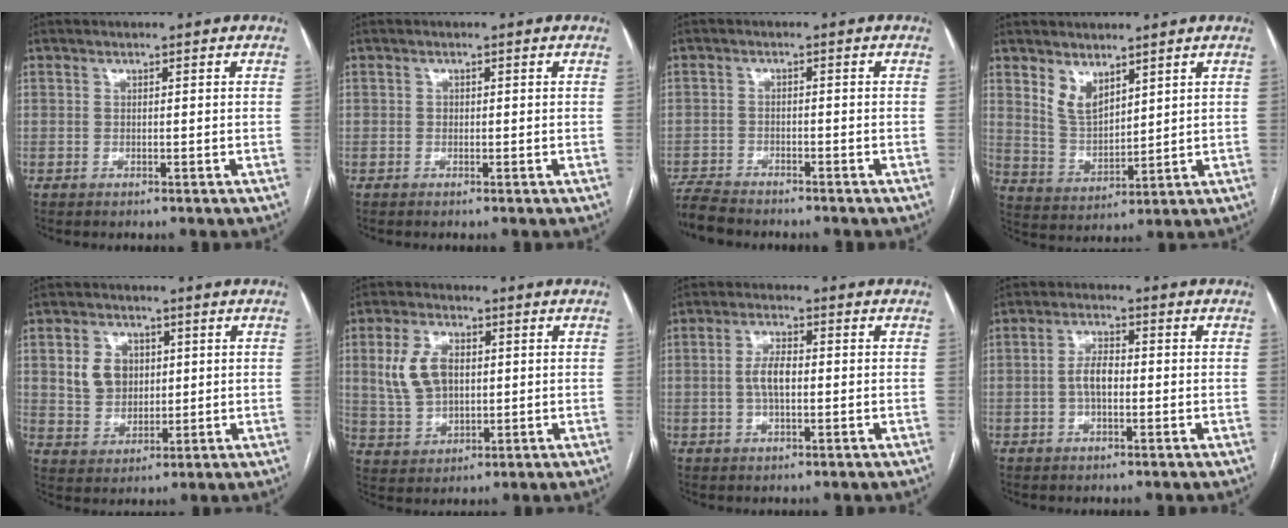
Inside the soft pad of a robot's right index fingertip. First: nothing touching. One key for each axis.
{"total": 0.6, "fx": 0.0, "fy": 0.5, "fz": 0.2, "tx": 0.001, "ty": 0.002, "tz": -0.002}
{"total": 5.7, "fx": -5.4, "fy": 0.9, "fz": 1.5, "tx": -0.028, "ty": -0.016, "tz": -0.096}
{"total": 6.0, "fx": 4.0, "fy": 3.1, "fz": 3.3, "tx": -0.067, "ty": -0.006, "tz": 0.091}
{"total": 7.2, "fx": 1.8, "fy": 5.8, "fz": 3.7, "tx": -0.077, "ty": 0.015, "tz": 0.045}
{"total": 8.7, "fx": 1.8, "fy": 5.5, "fz": 6.5, "tx": -0.150, "ty": 0.018, "tz": 0.044}
{"total": 4.3, "fx": -0.2, "fy": 1.6, "fz": 3.9, "tx": -0.083, "ty": 0.006, "tz": -0.005}
{"total": 3.9, "fx": -0.5, "fy": 1.7, "fz": 3.5, "tx": -0.071, "ty": 0.011, "tz": -0.011}